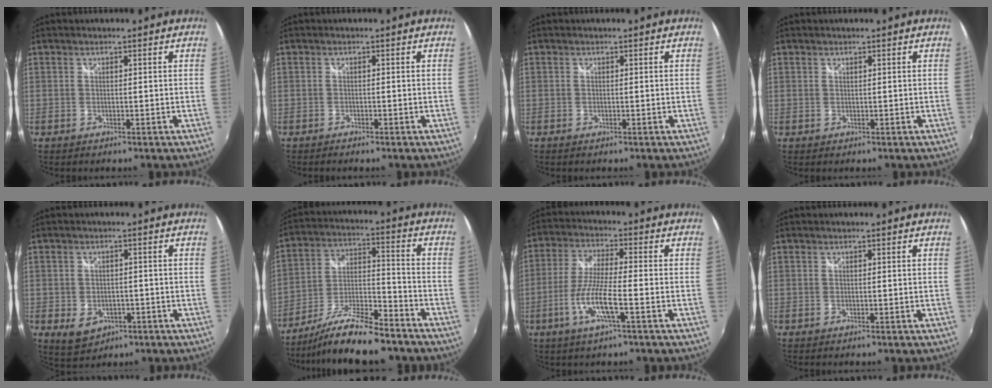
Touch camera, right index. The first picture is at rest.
{"total": 1.0, "force": [-0.9, 0.3, 0.3], "torque": [-0.013, -0.004, -0.017]}
{"total": 0.0}
{"total": 0.8, "force": [0.2, 0.8, 0.0], "torque": [0.003, 0.002, 0.001]}
{"total": 6.2, "force": [-2.4, 4.8, 3.2], "torque": [-0.071, -0.009, -0.027]}
{"total": 15.7, "force": [-13.0, 3.0, 8.4], "torque": [-0.172, -0.011, -0.225]}
{"total": 9.4, "force": [-3.6, 0.8, 8.6], "torque": [-0.182, -0.007, -0.072]}
{"total": 0.0}